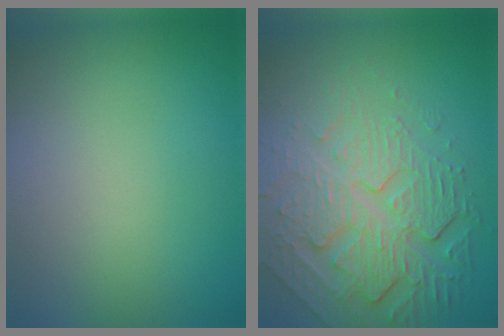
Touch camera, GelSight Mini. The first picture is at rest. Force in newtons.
{"total": 7.1, "press": 5.2, "slide": 4.8}